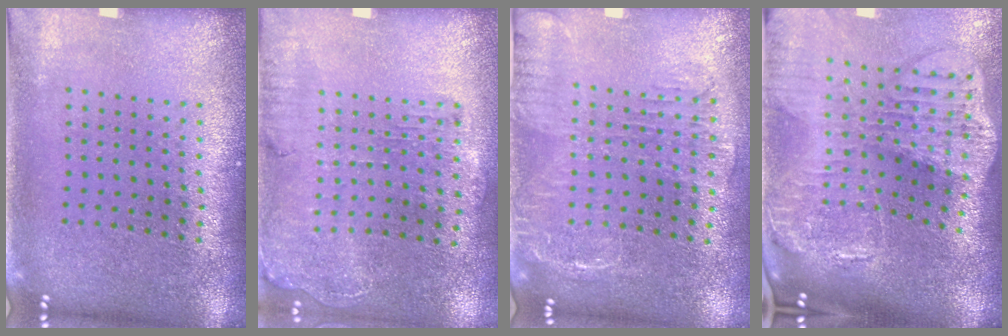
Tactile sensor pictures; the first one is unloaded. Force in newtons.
{"total": 1.3, "press": 1.3, "slide": 0.3}
{"total": 1.9, "press": 1.6, "slide": 1.1}
{"total": 4.5, "press": 3.4, "slide": 3.0}